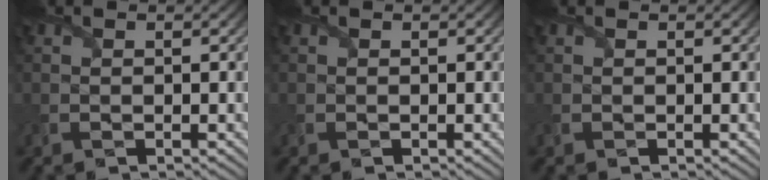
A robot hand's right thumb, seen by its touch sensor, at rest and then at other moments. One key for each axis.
{"total": 0.0}
{"total": 0.0}